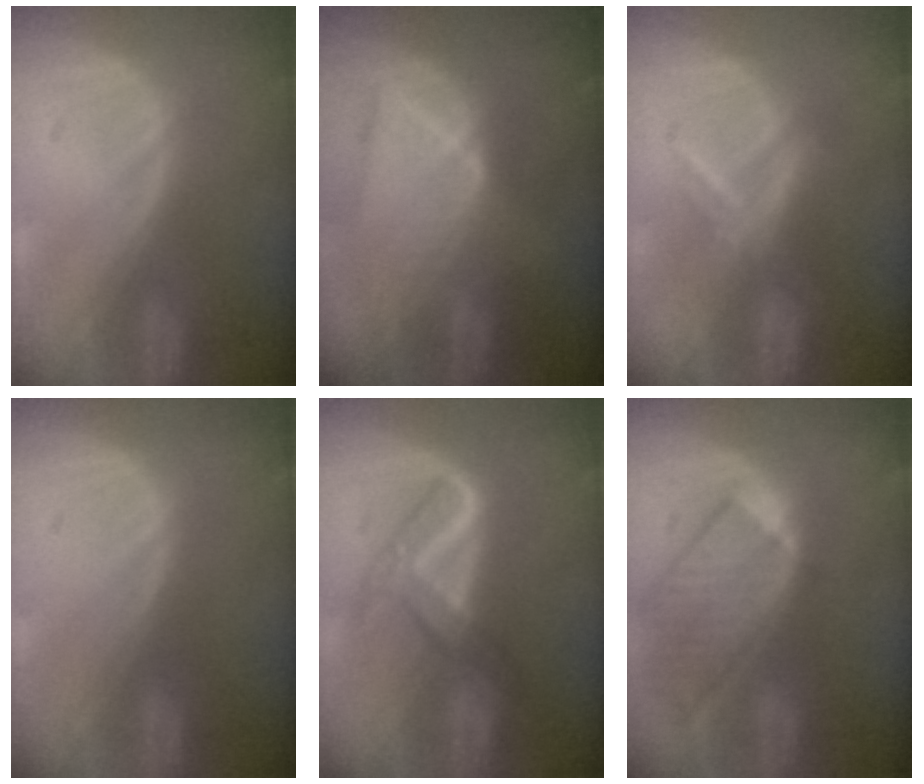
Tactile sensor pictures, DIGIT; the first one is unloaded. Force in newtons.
{"total": 9.0, "press": 7.9, "slide": 4.3}
{"total": 5.5, "press": 5.4, "slide": 1.1}
{"total": 0.0}
{"total": 5.4, "press": 5.4, "slide": 0.1}
{"total": 9.5, "press": 8.3, "slide": 4.7}